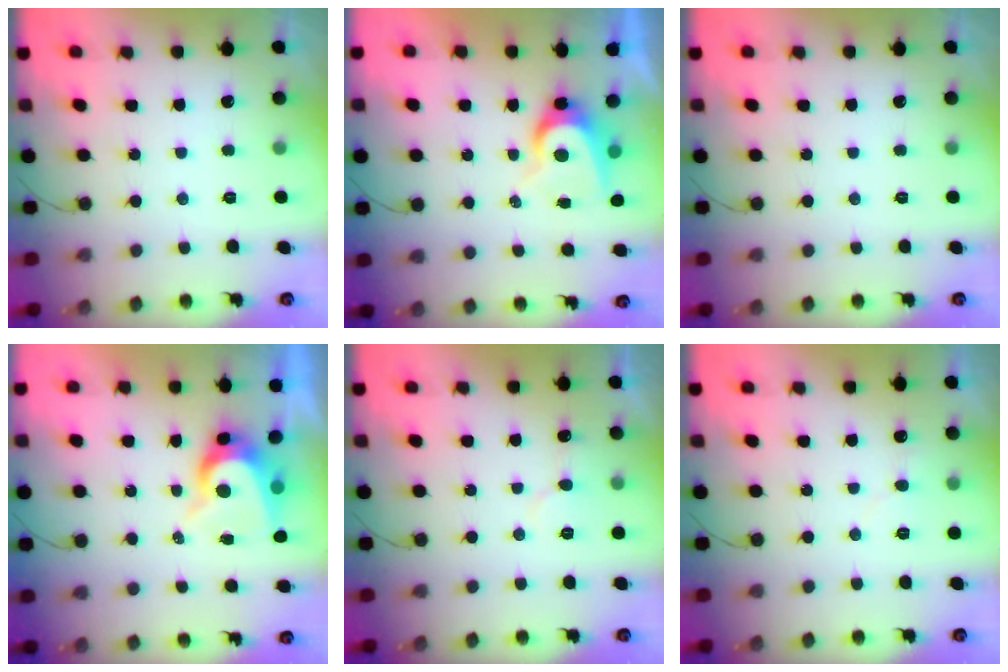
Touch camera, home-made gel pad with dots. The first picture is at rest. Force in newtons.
{"total": 7.2, "press": 7.2, "slide": 0.5}
{"total": 0.0}
{"total": 8.0, "press": 8.0, "slide": 0.6}
{"total": 6.0, "press": 6.0, "slide": 0.2}
{"total": 3.6, "press": 3.6, "slide": 0.2}